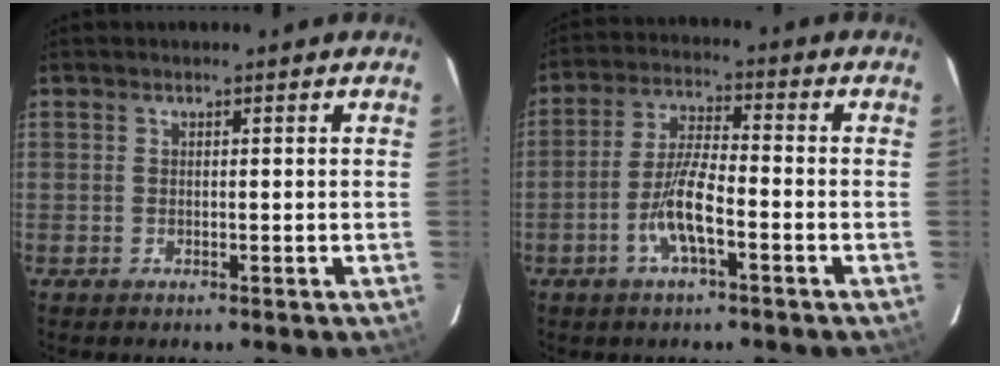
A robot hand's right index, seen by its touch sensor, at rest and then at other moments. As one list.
[{"total": 8.0, "force": [-3.5, 1.6, 7.0], "torque": [-0.147, 0.003, -0.065]}]